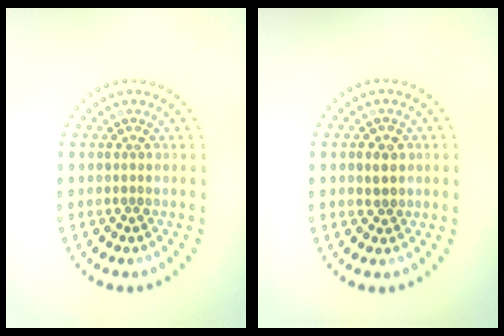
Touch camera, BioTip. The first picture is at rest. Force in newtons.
{"total": 1.2, "press": 1.2, "slide": 0.4}